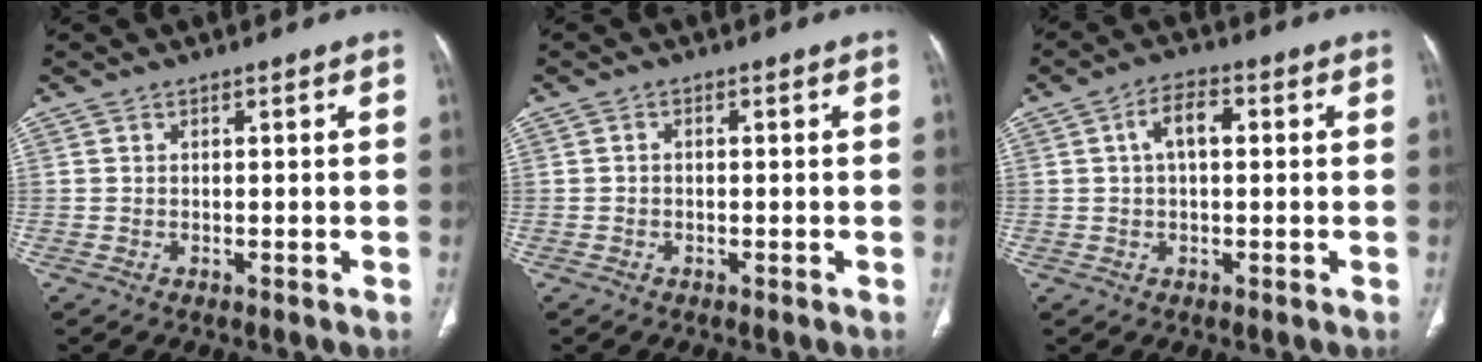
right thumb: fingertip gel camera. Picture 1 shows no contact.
{"total": 0.6, "force": [-0.2, 0.4, 0.4], "torque": [-0.004, 0.001, -0.008]}
{"total": 5.3, "force": [0.9, 2.8, 4.4], "torque": [-0.076, 0.016, 0.009]}